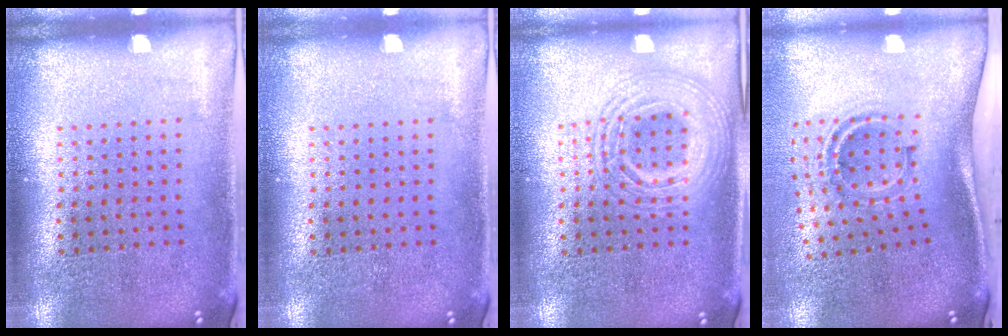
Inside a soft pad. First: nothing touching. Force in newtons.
{"total": 0.0}
{"total": 2.6, "press": 2.6, "slide": 0.3}
{"total": 1.5, "press": 1.1, "slide": 1.0}